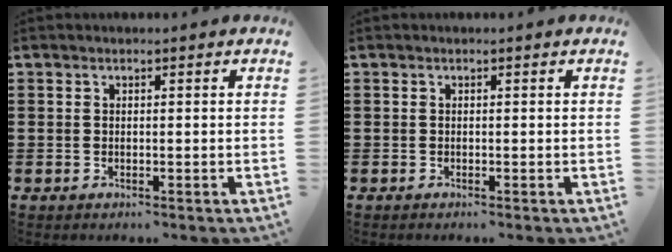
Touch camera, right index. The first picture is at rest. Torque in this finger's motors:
{"motor_torque": [-0.04, 1.16, 0.00, 0.02]}